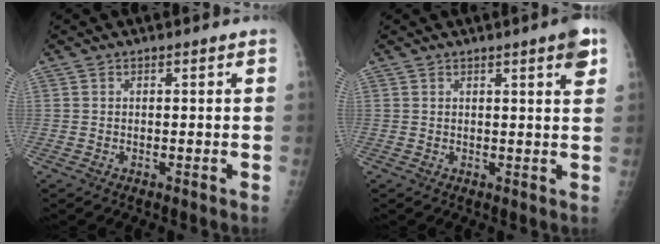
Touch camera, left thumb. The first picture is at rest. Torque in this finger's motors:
{"motor_torque": [0.94, 0.76, 0.52, -0.32, 0.11]}